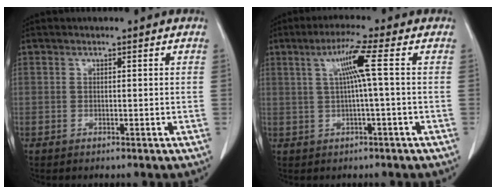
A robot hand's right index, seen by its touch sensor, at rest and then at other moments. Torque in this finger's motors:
{"motor_torque": [0.72, 0.07, 0.26, 0.08]}